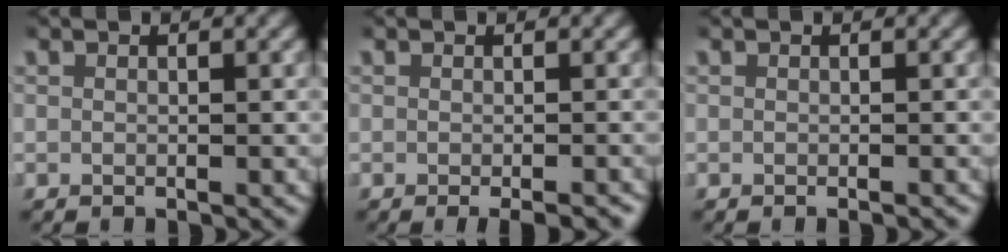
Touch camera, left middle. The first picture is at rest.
{"total": 2.2, "force": [-1.7, 0.4, 1.4], "torque": [-0.009, -0.001, -0.023]}
{"total": 0.6, "force": [-0.6, 0.0, 0.3], "torque": [-0.001, 0.003, -0.009]}